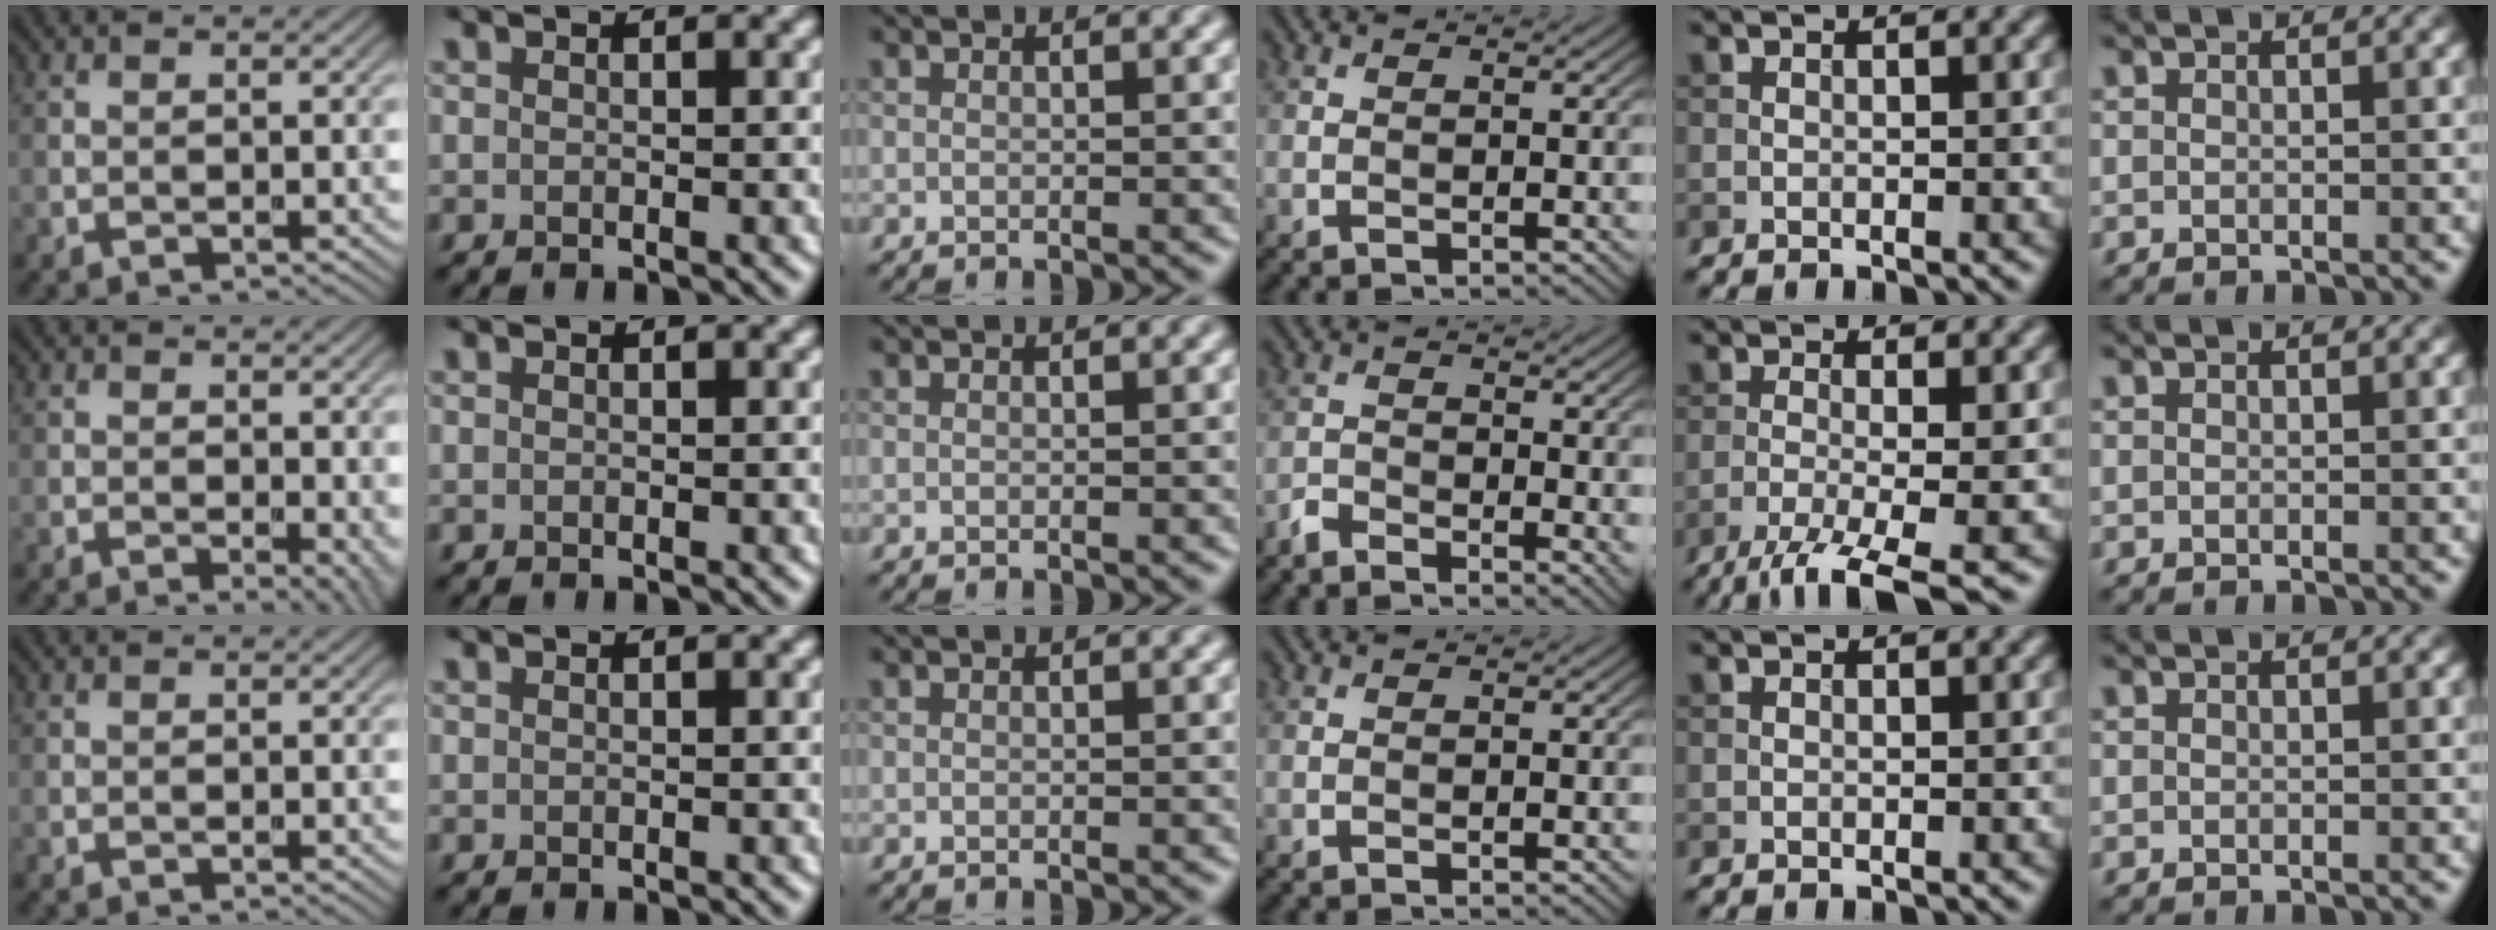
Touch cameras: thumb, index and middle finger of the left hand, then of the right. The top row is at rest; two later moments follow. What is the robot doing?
{"motion": "screw", "object": "dispenser bottle"}